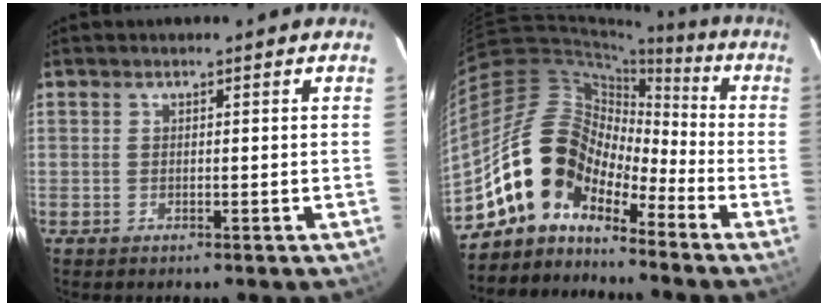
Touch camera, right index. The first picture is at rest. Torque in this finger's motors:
{"motor_torque": [0.82, -0.66, 1.04, 0.14]}